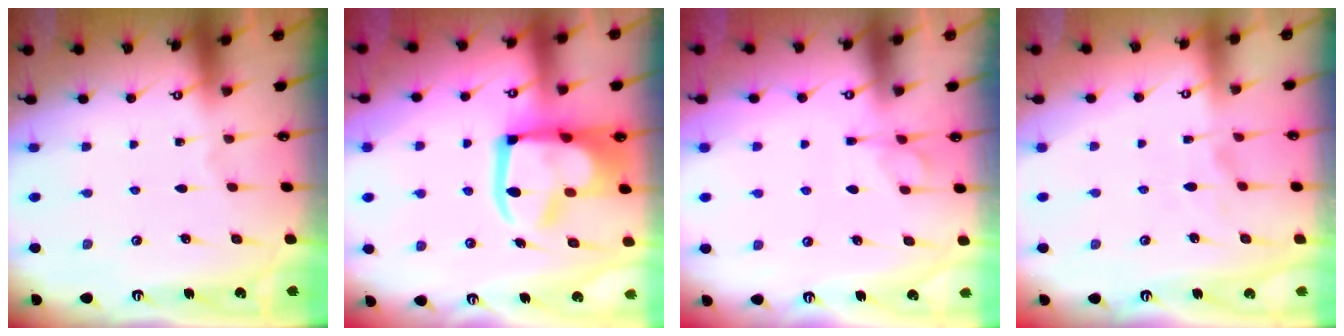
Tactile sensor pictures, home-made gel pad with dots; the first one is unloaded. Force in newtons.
{"total": 14.4, "press": 14.3, "slide": 2.0}
{"total": 1.3, "press": 0.4, "slide": 1.2}
{"total": 3.9, "press": 3.7, "slide": 1.1}